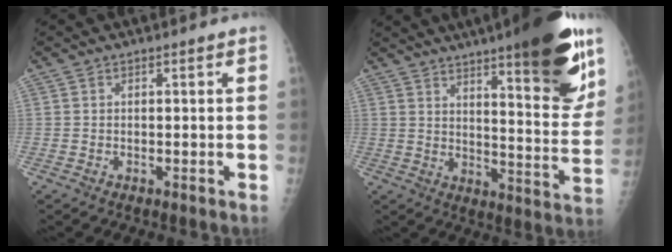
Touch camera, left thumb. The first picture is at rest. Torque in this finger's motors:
{"motor_torque": [3.22, 1.39, 1.46, -1.32, 0.33]}